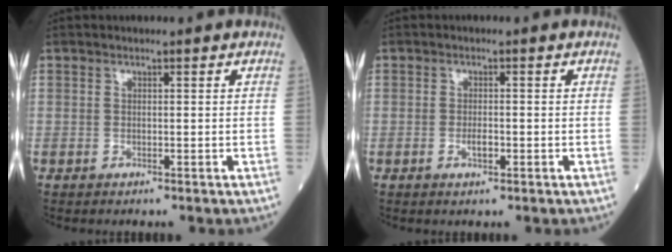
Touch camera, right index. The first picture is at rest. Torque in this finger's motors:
{"motor_torque": [0.17, -0.08, 0.21, 0.04]}